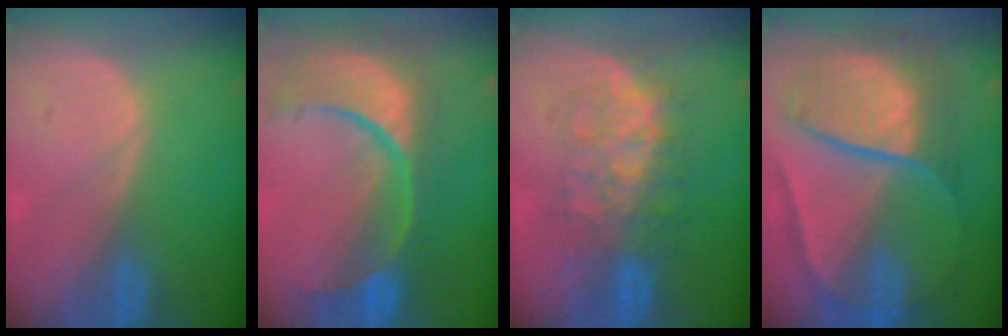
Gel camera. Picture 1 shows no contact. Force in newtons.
{"total": 13.8, "press": 10.9, "slide": 8.4}
{"total": 8.0, "press": 8.0, "slide": 0.6}
{"total": 10.6, "press": 10.5, "slide": 1.1}